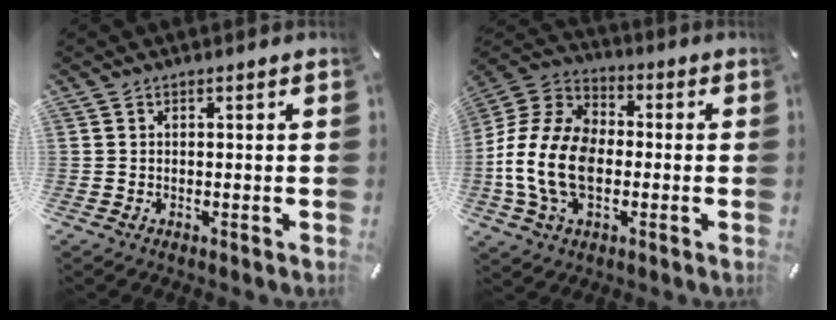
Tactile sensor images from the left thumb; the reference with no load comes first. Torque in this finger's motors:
{"motor_torque": [0.27, 1.93, 1.90, 0.87, 0.27]}